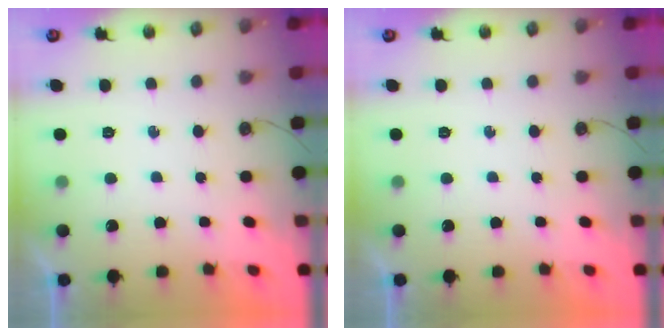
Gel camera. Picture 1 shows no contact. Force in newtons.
{"total": 0.0}